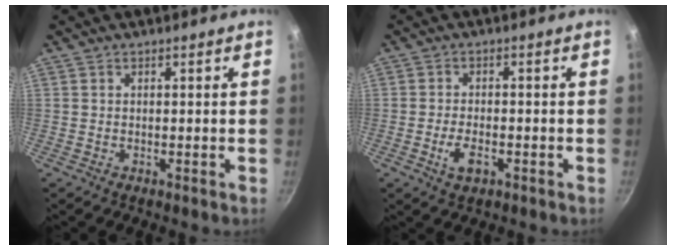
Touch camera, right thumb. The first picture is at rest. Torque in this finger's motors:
{"motor_torque": [-0.66, 0.08, 0.04, -0.13, 0.12]}